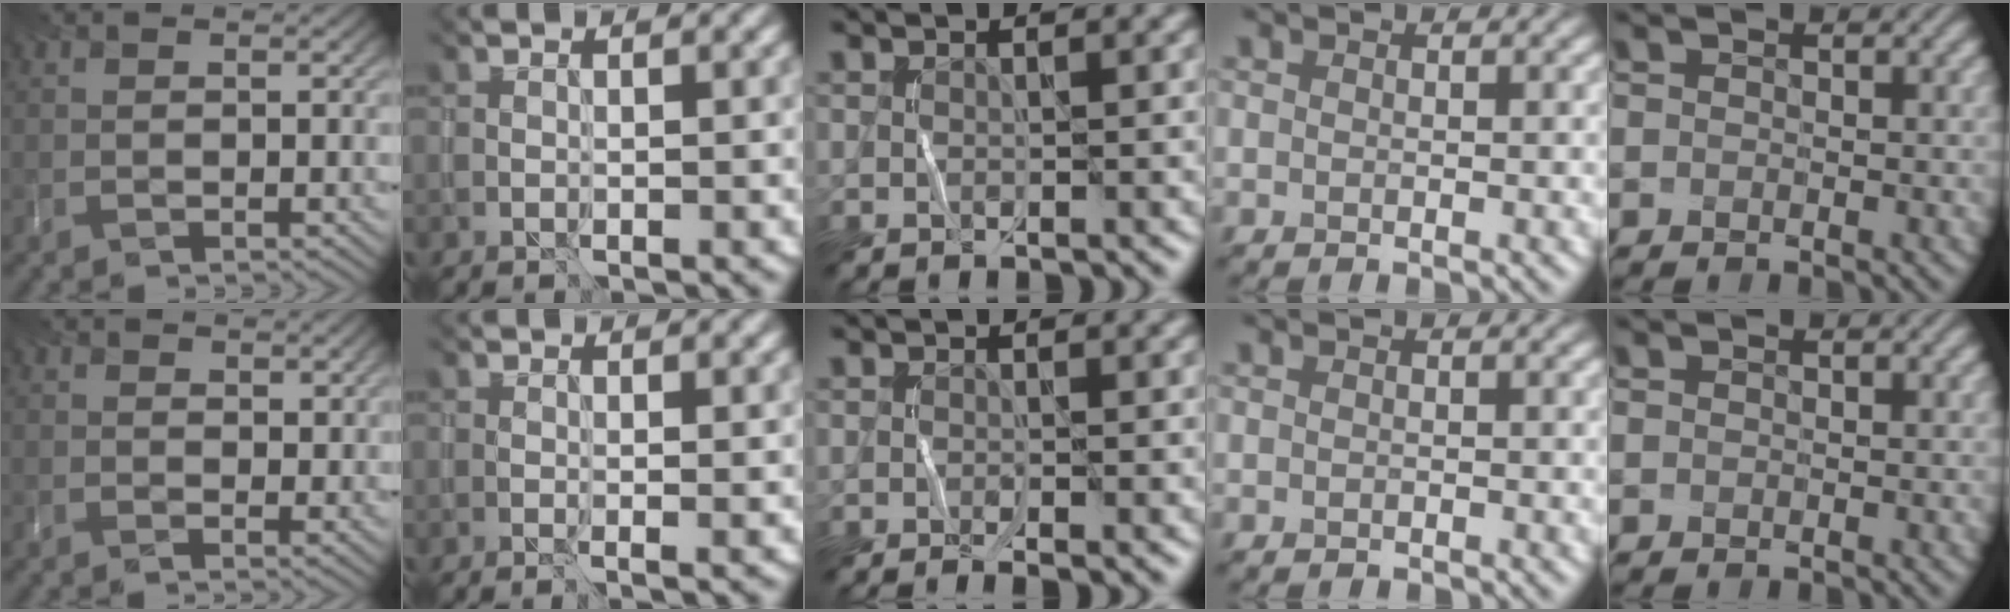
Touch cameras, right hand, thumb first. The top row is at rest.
{"thumb": {"total": 1.8, "force": [1.4, 1.0, 0.5], "torque": [-0.018, -0.007, 0.032]}, "index": {"total": 1.6, "force": [-0.1, 0.5, 1.5], "torque": [-0.020, 0.000, 0.003]}, "middle": {"total": 0.9, "force": [-0.4, 0.0, 0.8], "torque": [-0.015, -0.005, -0.007]}}